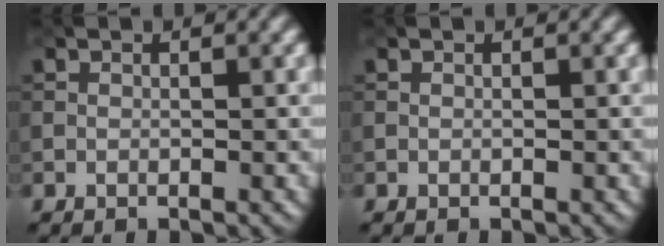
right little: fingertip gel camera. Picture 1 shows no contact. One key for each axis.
{"total": 0.0}